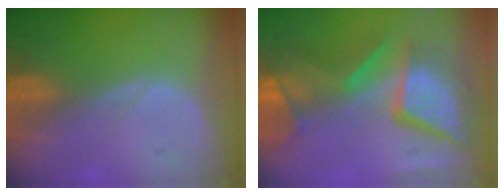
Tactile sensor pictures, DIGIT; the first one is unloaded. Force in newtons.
{"total": 12.6, "press": 10.3, "slide": 7.2}